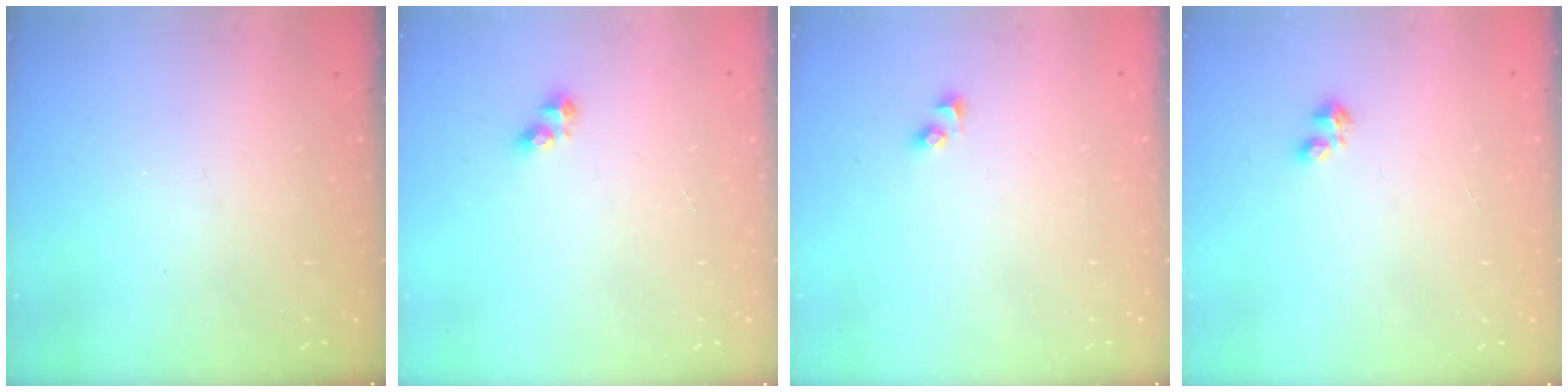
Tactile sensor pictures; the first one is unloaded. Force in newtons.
{"total": 3.9, "press": 3.9, "slide": 0.5}
{"total": 2.3, "press": 2.3, "slide": 0.2}
{"total": 2.4, "press": 2.3, "slide": 0.6}